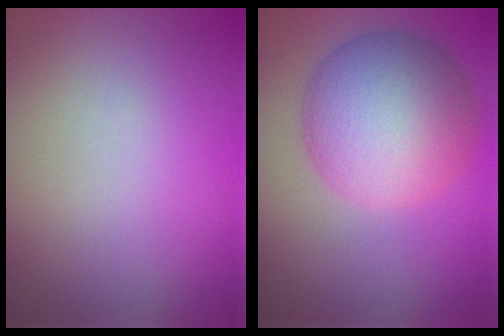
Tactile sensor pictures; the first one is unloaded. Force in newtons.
{"total": 9.3, "press": 9.3, "slide": 0.2}